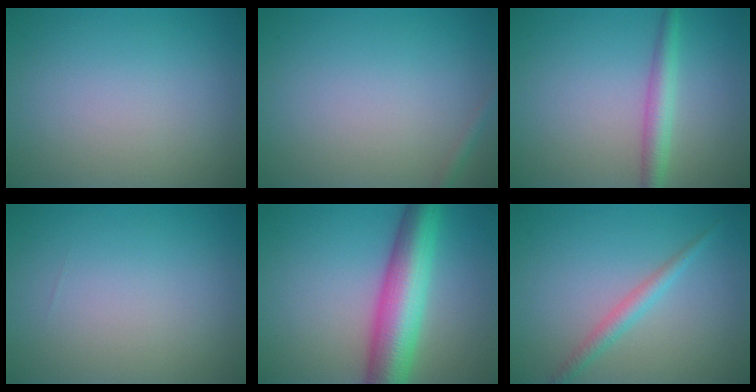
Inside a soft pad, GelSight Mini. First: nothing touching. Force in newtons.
{"total": 0.8, "press": 0.8, "slide": 0.1}
{"total": 2.7, "press": 2.7, "slide": 0.1}
{"total": 0.0}
{"total": 8.6, "press": 8.6, "slide": 0.2}
{"total": 1.9, "press": 1.9, "slide": 0.1}